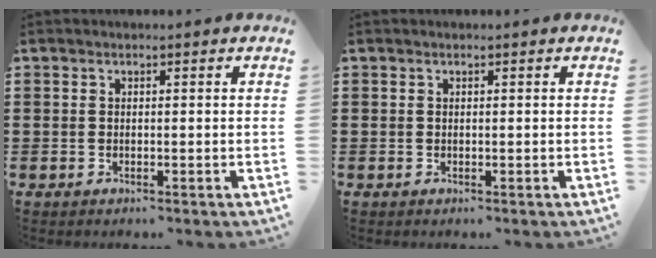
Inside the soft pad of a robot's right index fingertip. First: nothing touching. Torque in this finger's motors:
{"motor_torque": [1.04, 1.10, 0.00, 0.00]}